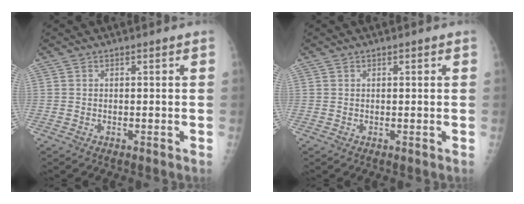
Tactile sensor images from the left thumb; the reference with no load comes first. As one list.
[{"total": 0.6, "force": [0.3, 0.4, 0.4], "torque": [0.000, 0.000, 0.003]}]